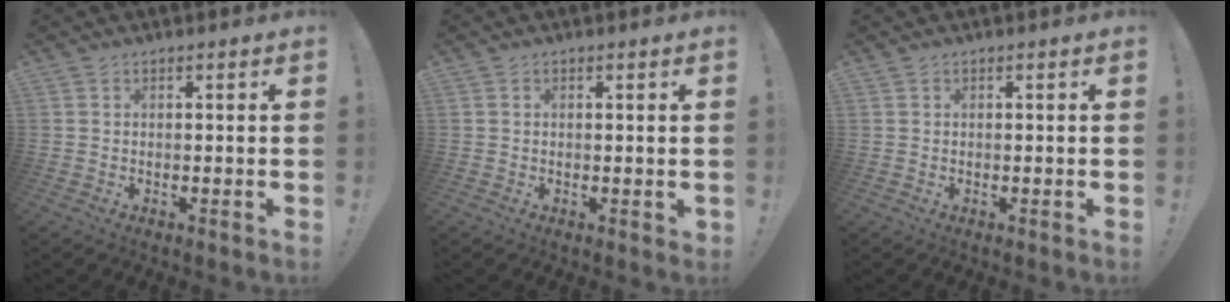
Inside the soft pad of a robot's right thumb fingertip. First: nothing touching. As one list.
[{"total": 0.9, "force": [0.4, 0.7, 0.5], "torque": [-0.004, -0.001, 0.006]}, {"total": 0.0}]